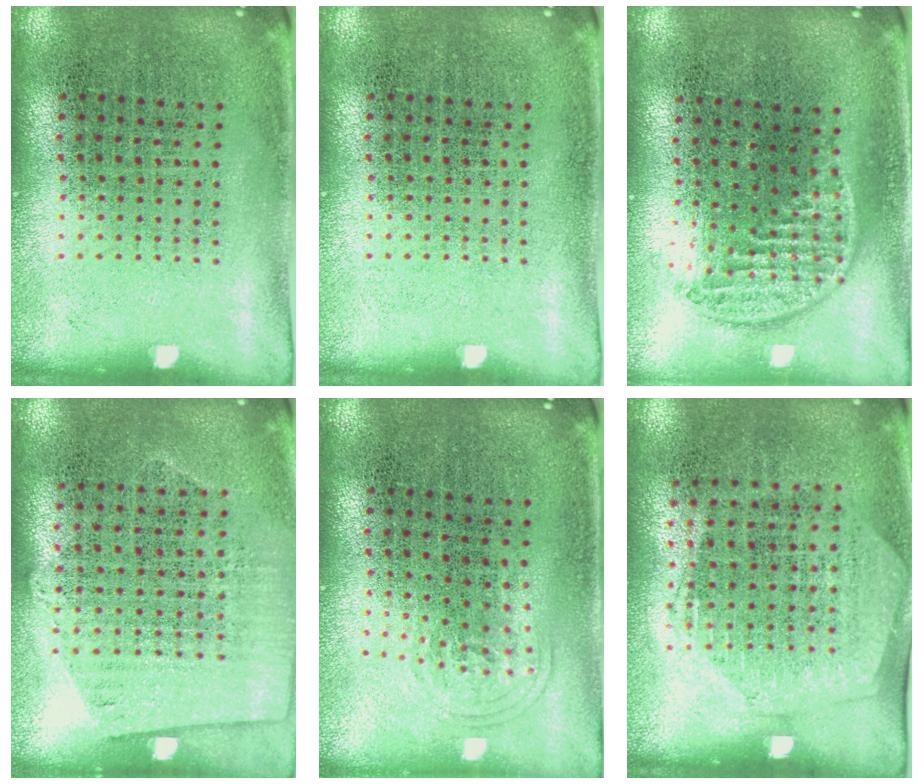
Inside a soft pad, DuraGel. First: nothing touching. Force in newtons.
{"total": 0.0}
{"total": 1.3, "press": 1.1, "slide": 0.7}
{"total": 0.9, "press": 0.7, "slide": 0.7}
{"total": 0.9, "press": 0.7, "slide": 0.6}
{"total": 1.4, "press": 1.2, "slide": 0.8}